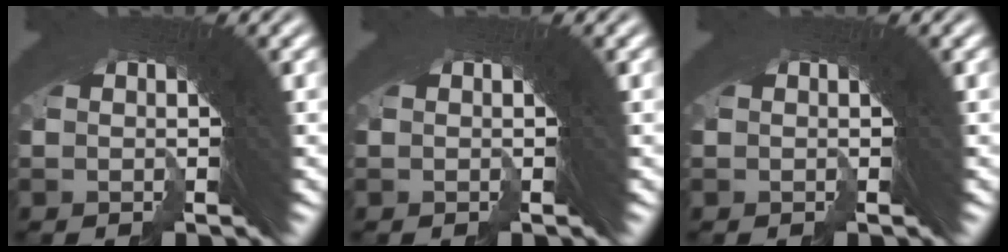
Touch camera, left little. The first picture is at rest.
{"total": 0.0}
{"total": 0.0}